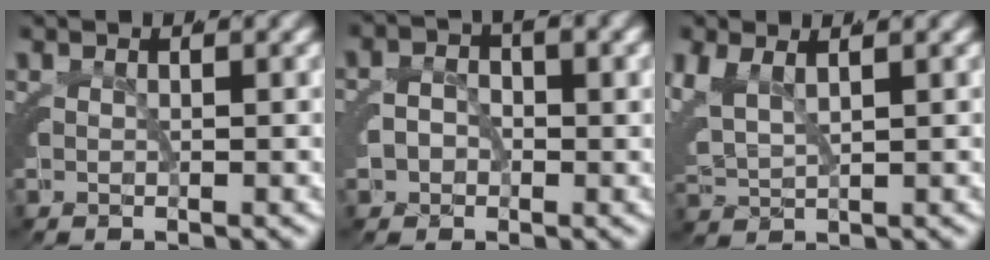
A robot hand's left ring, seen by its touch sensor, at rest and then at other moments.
{"total": 4.2, "force": [-0.6, 4.0, 1.3], "torque": [-0.026, -0.013, -0.008]}
{"total": 4.9, "force": [1.0, 4.2, 2.3], "torque": [-0.079, -0.009, 0.018]}